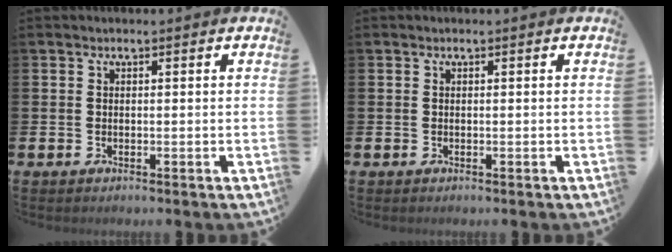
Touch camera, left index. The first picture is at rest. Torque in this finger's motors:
{"motor_torque": [0.00, 0.00, 0.00, 0.00]}